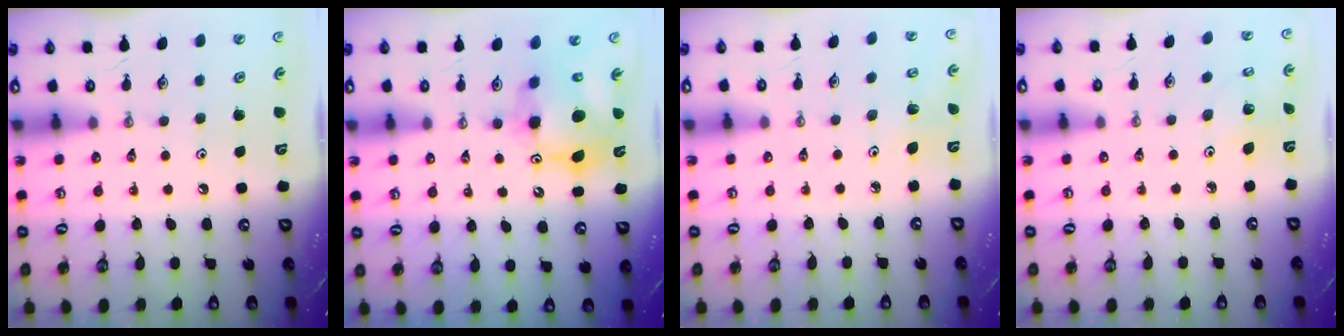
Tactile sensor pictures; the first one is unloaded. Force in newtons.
{"total": 12.1, "press": 12.1, "slide": 1.2}
{"total": 2.8, "press": 2.8, "slide": 0.3}
{"total": 3.1, "press": 3.1, "slide": 0.2}